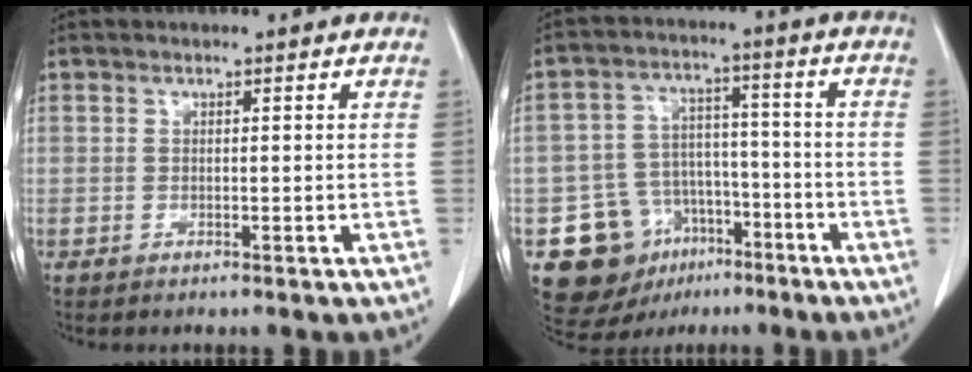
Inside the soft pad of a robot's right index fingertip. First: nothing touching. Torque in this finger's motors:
{"motor_torque": [-0.06, -0.14, -0.33, -0.21]}